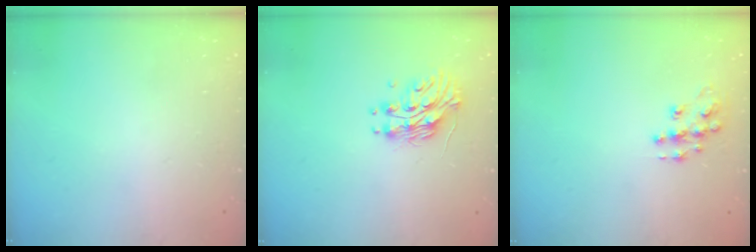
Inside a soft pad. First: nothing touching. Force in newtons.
{"total": 11.8, "press": 11.7, "slide": 0.4}
{"total": 9.3, "press": 9.3, "slide": 0.4}